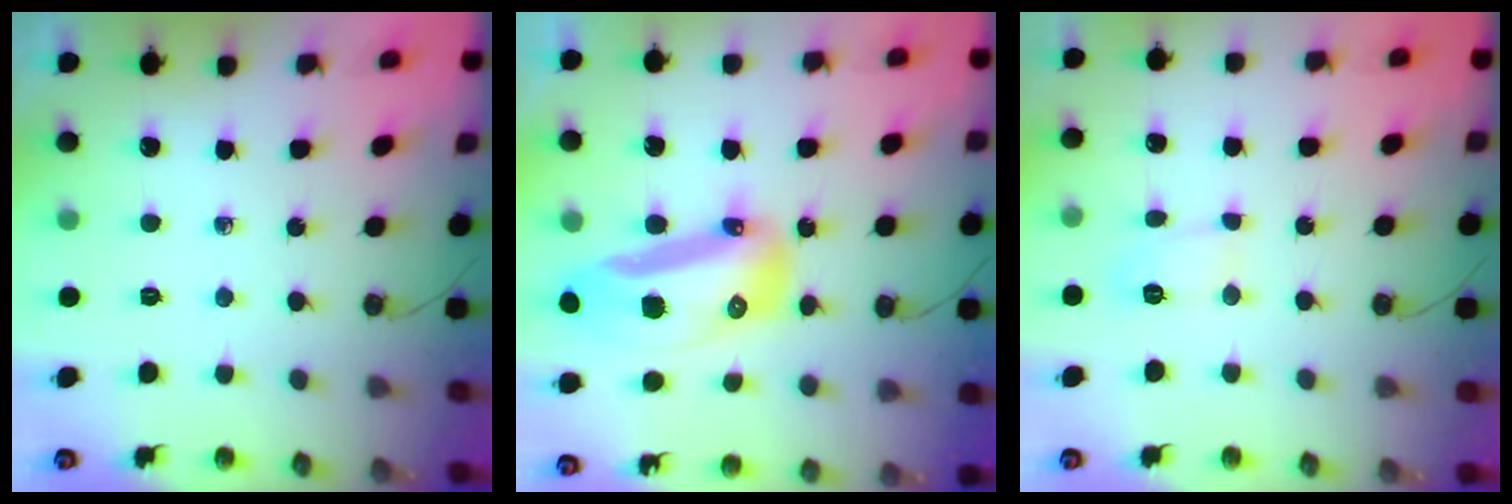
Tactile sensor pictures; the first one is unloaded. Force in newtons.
{"total": 27.1, "press": 21.3, "slide": 16.7}
{"total": 4.5, "press": 4.5, "slide": 0.2}